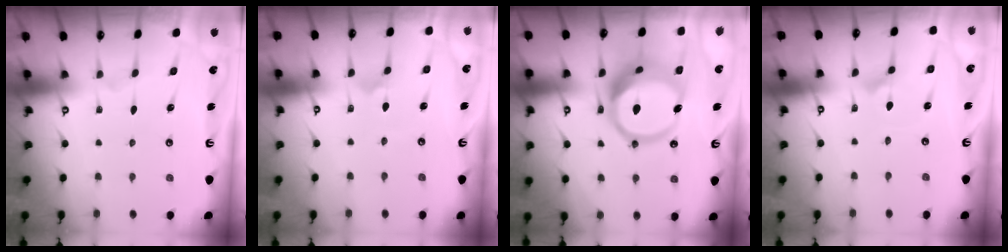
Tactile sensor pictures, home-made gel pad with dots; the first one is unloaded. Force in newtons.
{"total": 2.7, "press": 2.6, "slide": 0.5}
{"total": 17.0, "press": 16.9, "slide": 2.1}
{"total": 2.2, "press": 2.2, "slide": 0.2}